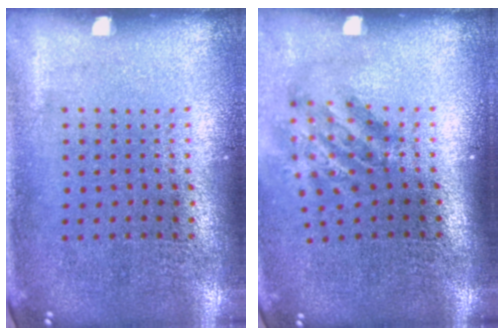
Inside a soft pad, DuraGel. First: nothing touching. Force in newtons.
{"total": 1.9, "press": 1.2, "slide": 1.4}